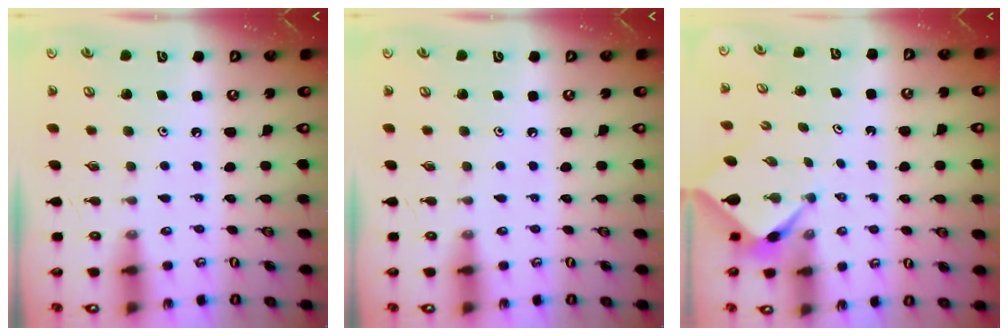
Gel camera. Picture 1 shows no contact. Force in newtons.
{"total": 0.0}
{"total": 2.2, "press": 2.2, "slide": 0.2}